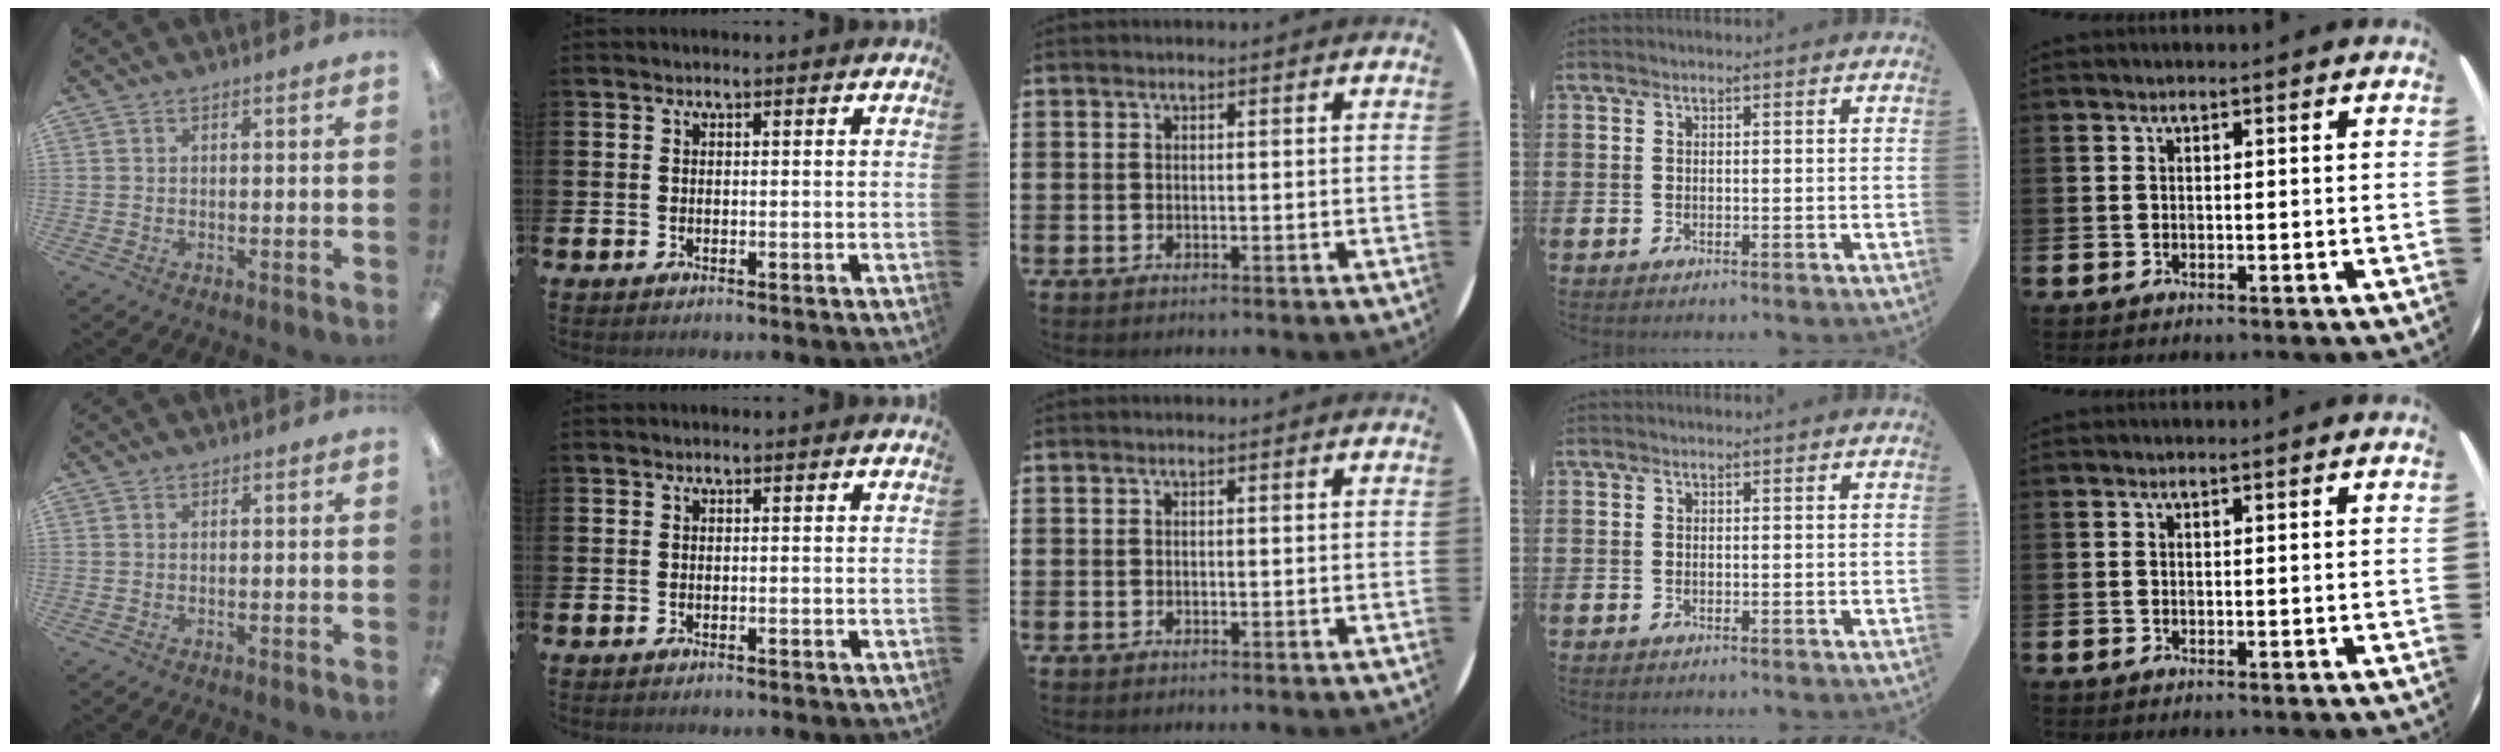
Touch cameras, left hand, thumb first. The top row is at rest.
{}